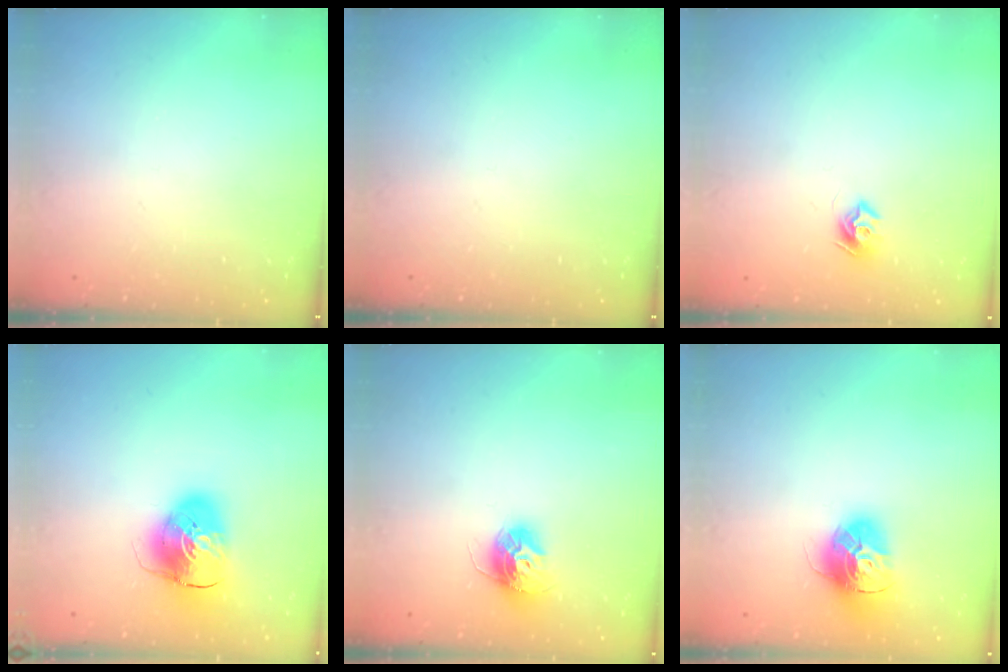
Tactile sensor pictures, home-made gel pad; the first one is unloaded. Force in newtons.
{"total": 0.0}
{"total": 7.6, "press": 7.6, "slide": 0.2}
{"total": 11.2, "press": 11.0, "slide": 1.9}
{"total": 11.9, "press": 11.9, "slide": 0.9}
{"total": 14.7, "press": 14.6, "slide": 1.4}